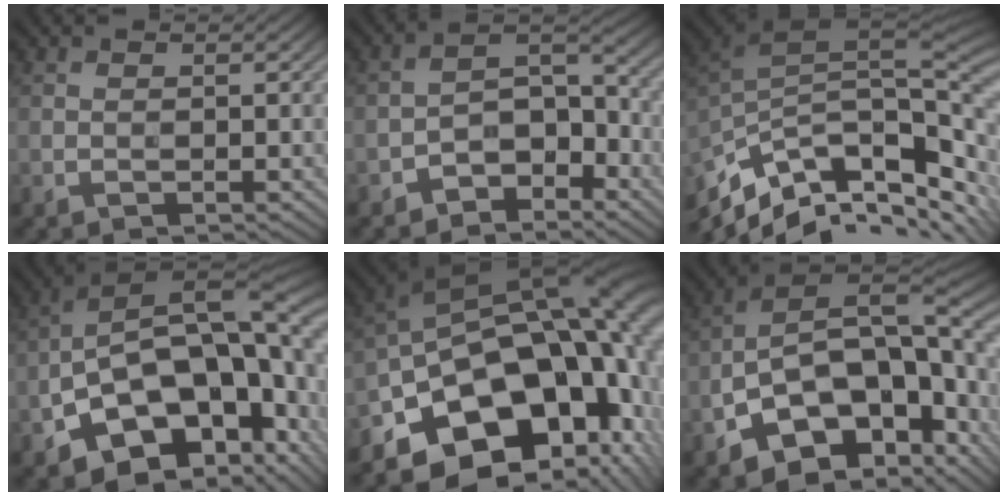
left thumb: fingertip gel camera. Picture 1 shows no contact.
{"total": 6.1, "force": [-4.3, 3.1, 2.9], "torque": [-0.033, 0.013, -0.092]}
{"total": 13.1, "force": [-7.1, 5.0, 9.8], "torque": [-0.212, -0.006, -0.111]}
{"total": 20.9, "force": [-3.7, 12.0, 16.8], "torque": [-0.279, -0.038, -0.034]}
{"total": 19.8, "force": [-6.5, 12.0, 14.3], "torque": [-0.224, -0.031, -0.089]}
{"total": 18.5, "force": [-5.7, 10.4, 14.2], "torque": [-0.240, -0.025, -0.081]}